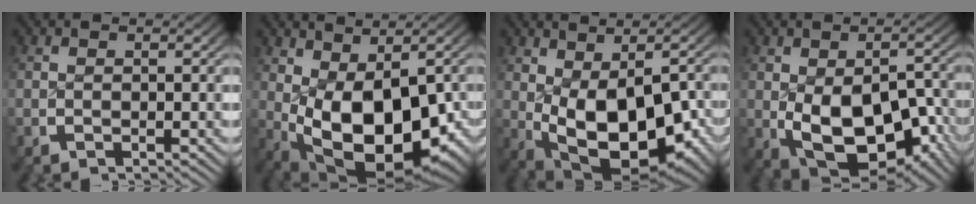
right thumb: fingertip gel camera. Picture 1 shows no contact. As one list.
[{"total": 15.4, "force": [-1.9, 9.6, 11.9], "torque": [-0.219, -0.062, 0.010]}, {"total": 13.8, "force": [-1.8, 8.6, 10.6], "torque": [-0.195, -0.052, 0.004]}, {"total": 12.3, "force": [-3.2, 7.7, 9.0], "torque": [-0.183, -0.067, -0.012]}]